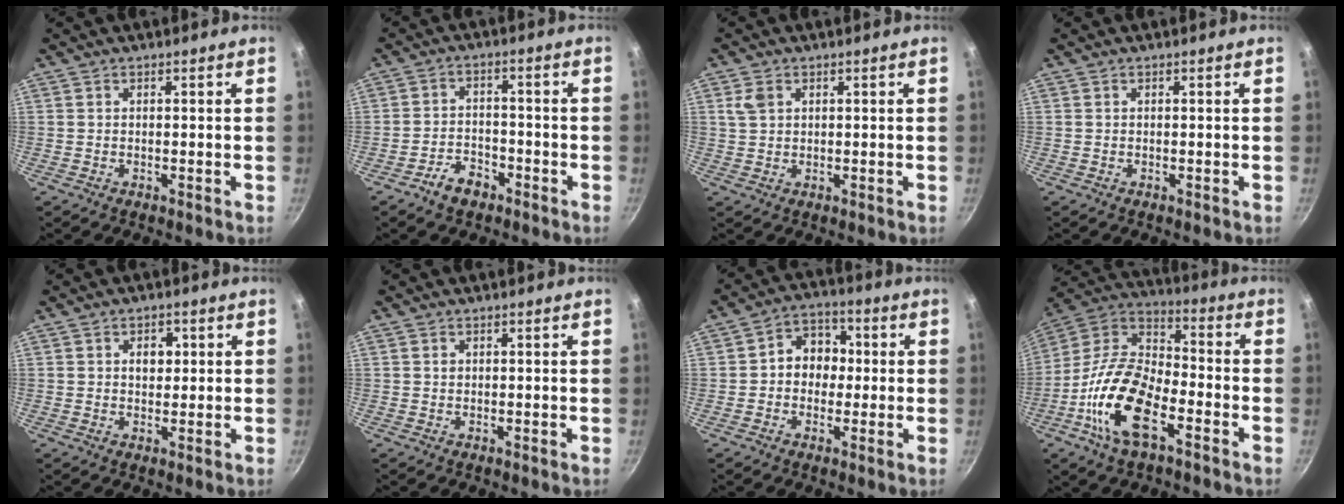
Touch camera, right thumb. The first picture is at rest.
{"total": 5.3, "force": [-3.6, 3.2, 2.3], "torque": [-0.029, 0.033, -0.064]}
{"total": 3.0, "force": [1.1, 2.3, 1.6], "torque": [-0.023, 0.000, 0.024]}
{"total": 0.0}
{"total": 3.4, "force": [0.7, 2.6, 2.2], "torque": [-0.011, 0.001, 0.008]}
{"total": 0.7, "force": [0.2, 0.6, 0.3], "torque": [-0.003, 0.003, 0.004]}
{"total": 8.3, "force": [0.2, 6.9, 4.6], "torque": [-0.020, 0.020, -0.011]}
{"total": 18.6, "force": [-7.8, 9.1, 14.2], "torque": [-0.256, 0.046, -0.168]}